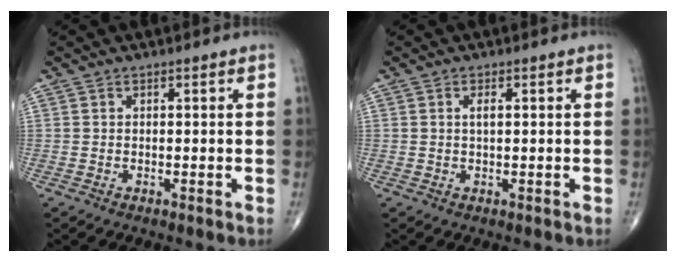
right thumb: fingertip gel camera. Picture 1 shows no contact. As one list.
[{"total": 1.5, "force": [0.3, 0.5, 1.3], "torque": [-0.022, 0.000, 0.005]}]